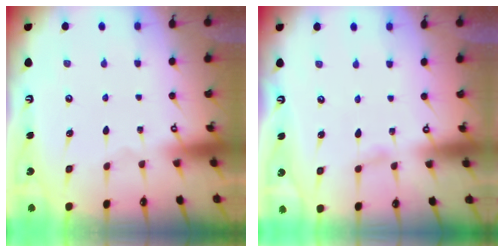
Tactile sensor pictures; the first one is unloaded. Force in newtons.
{"total": 4.4, "press": 4.4, "slide": 0.5}